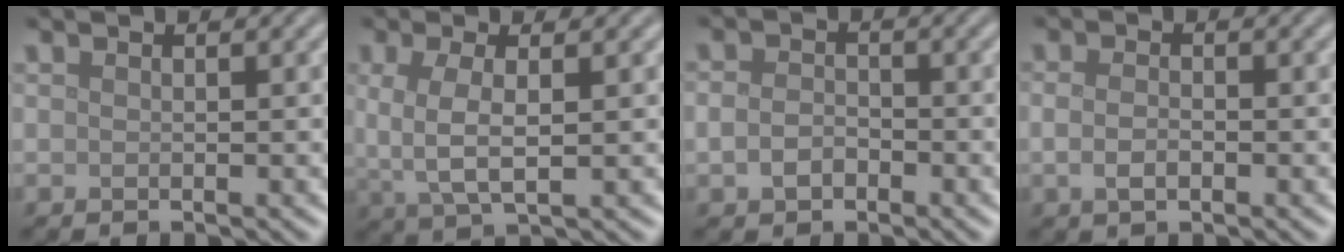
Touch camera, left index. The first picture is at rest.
{"total": 3.7, "force": [0.3, 1.3, 3.5], "torque": [-0.081, -0.001, 0.005]}
{"total": 2.1, "force": [-0.7, 1.6, 1.1], "torque": [-0.024, -0.001, -0.018]}
{"total": 1.8, "force": [-0.4, 1.0, 1.4], "torque": [-0.031, -0.002, -0.010]}